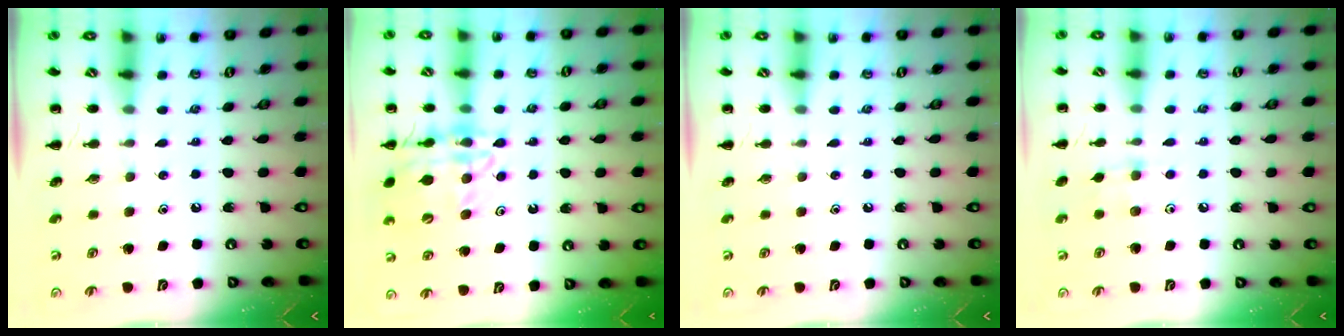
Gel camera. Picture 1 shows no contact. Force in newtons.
{"total": 14.8, "press": 14.7, "slide": 2.2}
{"total": 0.0}
{"total": 3.7, "press": 3.5, "slide": 1.1}